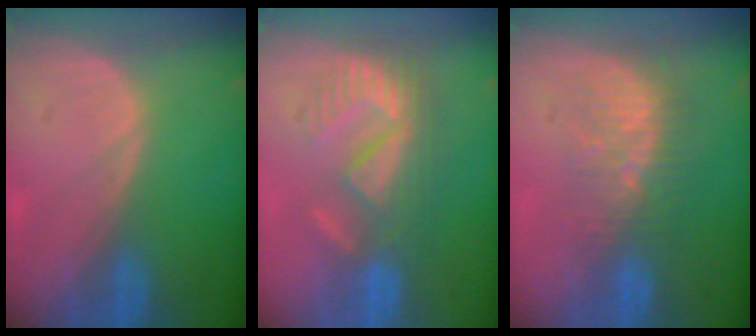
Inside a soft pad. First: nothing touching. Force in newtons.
{"total": 9.5, "press": 8.2, "slide": 4.8}
{"total": 7.6, "press": 7.1, "slide": 2.8}